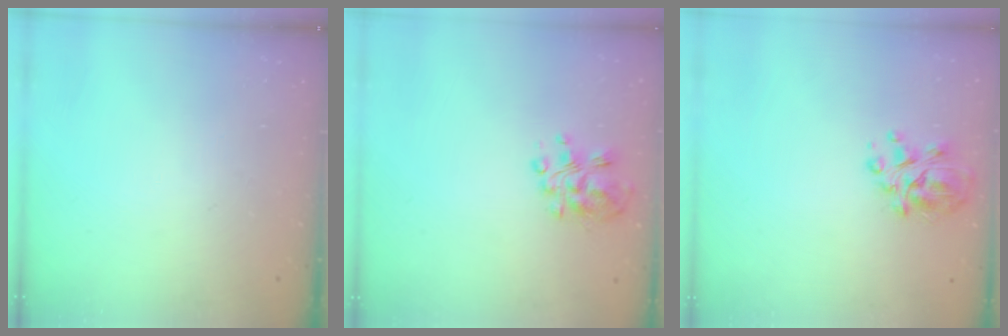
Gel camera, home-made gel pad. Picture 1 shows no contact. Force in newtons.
{"total": 7.6, "press": 7.4, "slide": 1.7}
{"total": 8.3, "press": 7.8, "slide": 2.7}